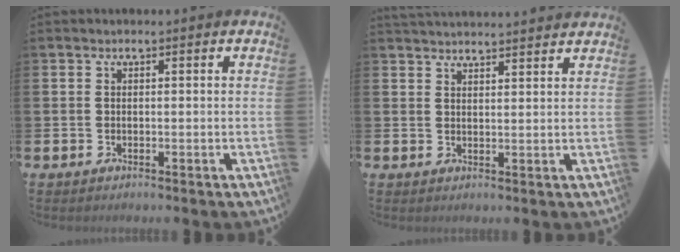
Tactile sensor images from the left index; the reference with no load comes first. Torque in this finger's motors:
{"motor_torque": [-0.06, -1.13, 0.37, 0.06]}